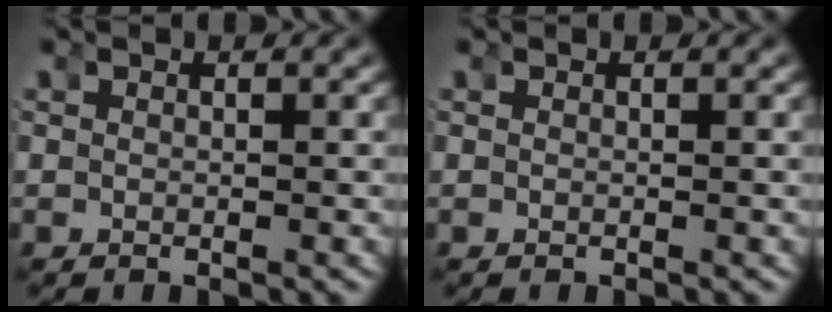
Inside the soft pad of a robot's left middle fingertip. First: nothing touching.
{"total": 0.0}